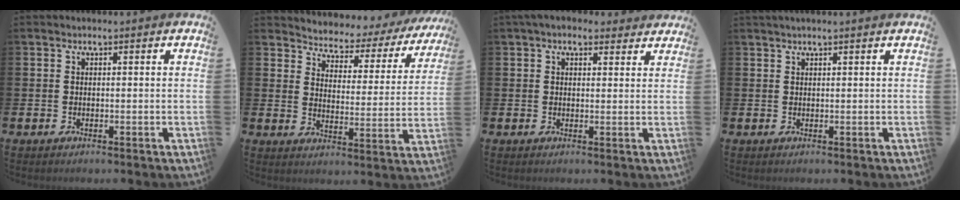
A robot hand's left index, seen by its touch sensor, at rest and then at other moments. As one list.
[{"total": 3.5, "force": [3.2, 1.6, 0.0], "torque": [-0.030, -0.032, 0.045]}, {"total": 3.5, "force": [3.1, 1.4, 0.9], "torque": [-0.015, -0.007, 0.055]}, {"total": 0.9, "force": [0.8, -0.2, 0.3], "torque": [-0.011, 0.003, 0.016]}]